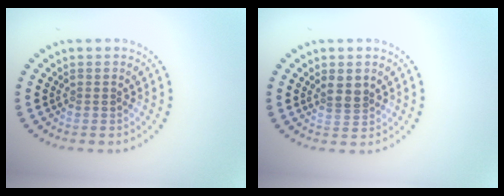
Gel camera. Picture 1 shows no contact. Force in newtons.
{"total": 2.0, "press": 1.8, "slide": 1.1}